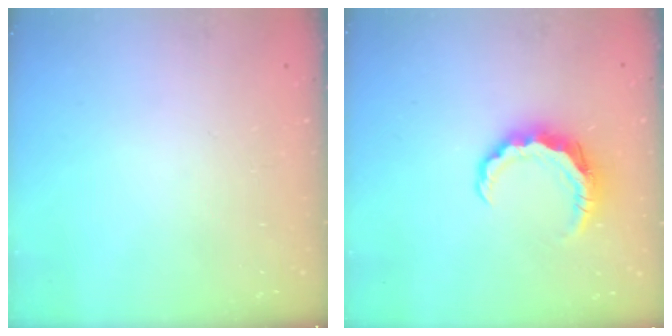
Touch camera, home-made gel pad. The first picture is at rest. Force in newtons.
{"total": 8.6, "press": 8.5, "slide": 1.4}